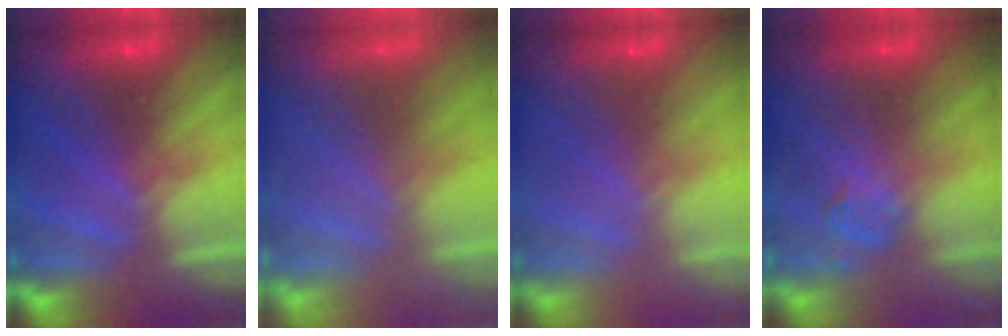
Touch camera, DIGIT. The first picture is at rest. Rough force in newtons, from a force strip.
{"total": 5.8}
{"total": 2.5}
{"total": 1.4}